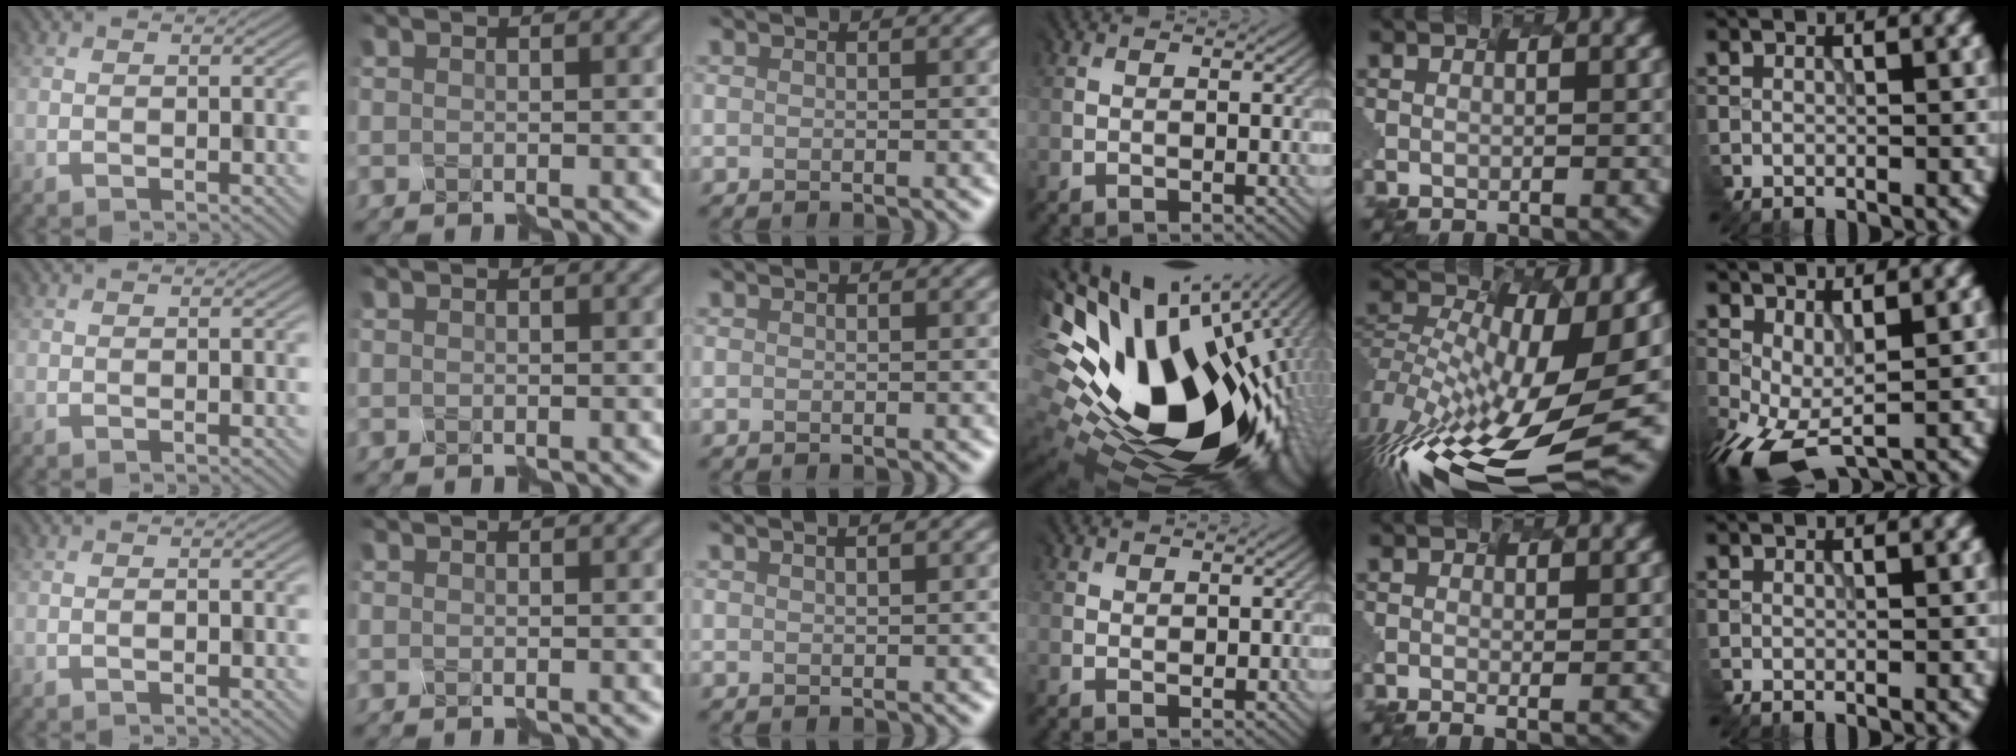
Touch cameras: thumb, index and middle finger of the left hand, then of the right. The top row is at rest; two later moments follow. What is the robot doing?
{"motion": "disassemble", "object": "markers"}